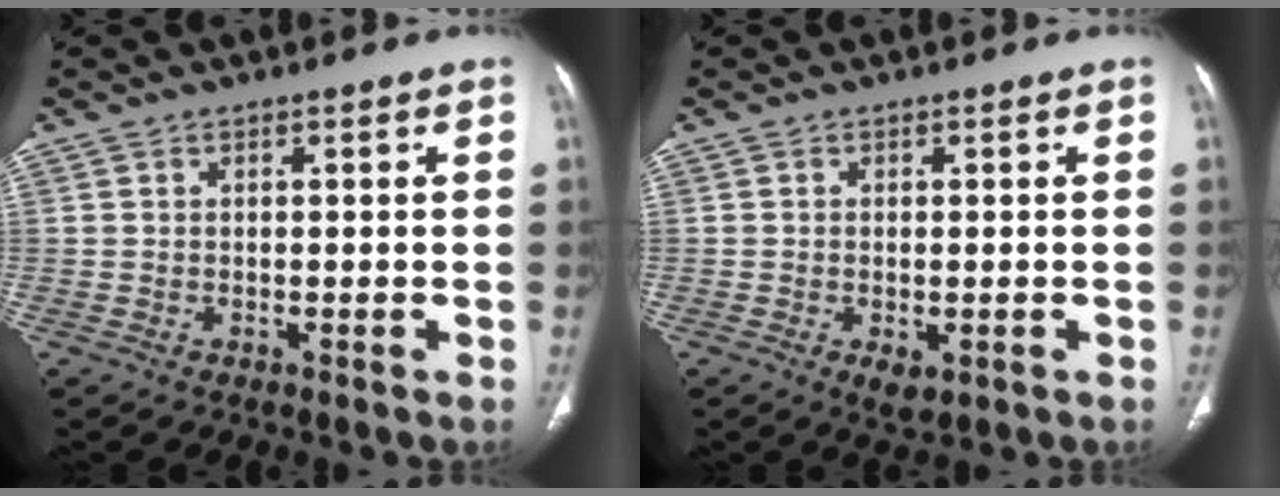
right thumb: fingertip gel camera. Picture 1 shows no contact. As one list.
[{"total": 3.0, "force": [-1.0, 1.5, 2.4], "torque": [-0.041, -0.006, -0.010]}]